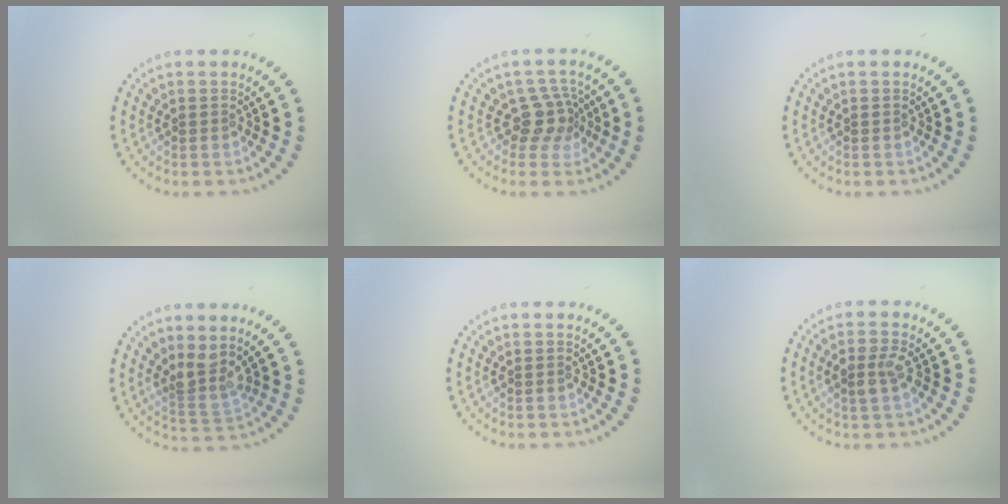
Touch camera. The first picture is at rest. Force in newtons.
{"total": 2.9, "press": 2.3, "slide": 1.8}
{"total": 0.0}
{"total": 2.6, "press": 1.8, "slide": 1.8}
{"total": 0.0}
{"total": 2.4, "press": 2.3, "slide": 0.7}